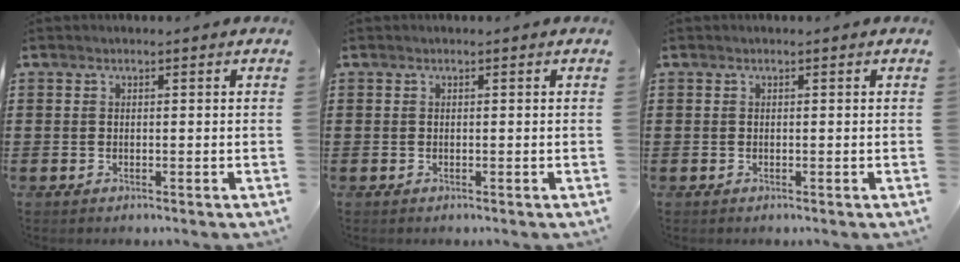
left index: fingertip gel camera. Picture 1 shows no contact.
{"total": 0.0}
{"total": 0.0}